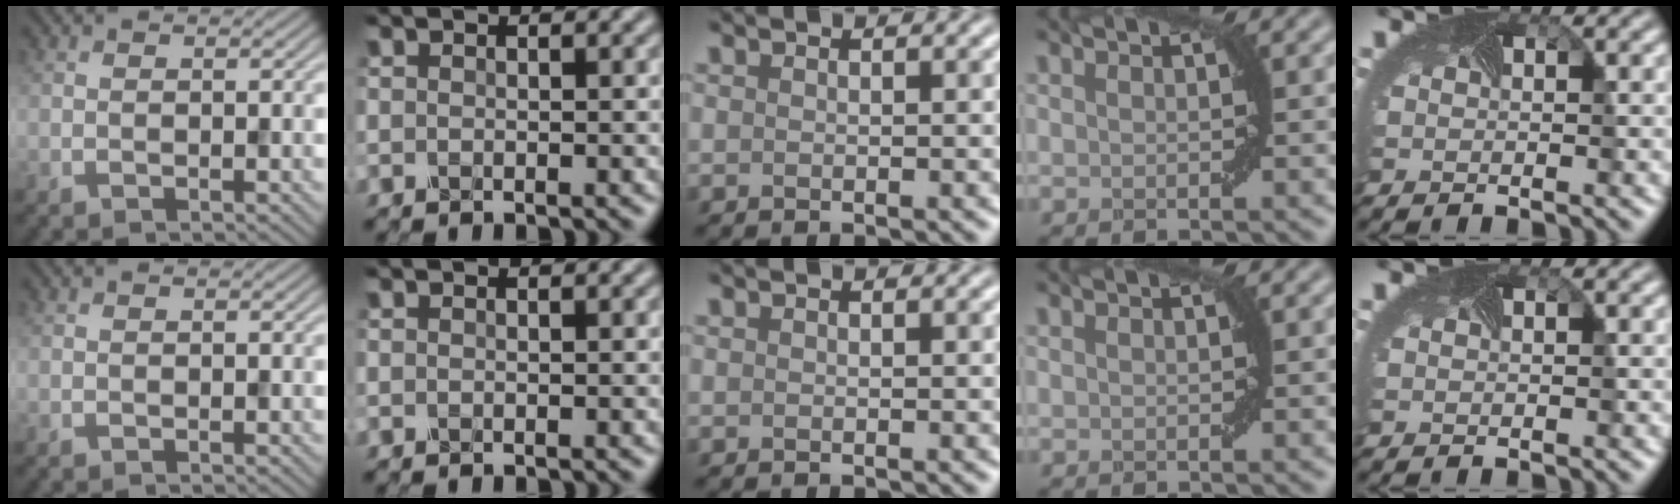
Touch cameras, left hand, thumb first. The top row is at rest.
{}